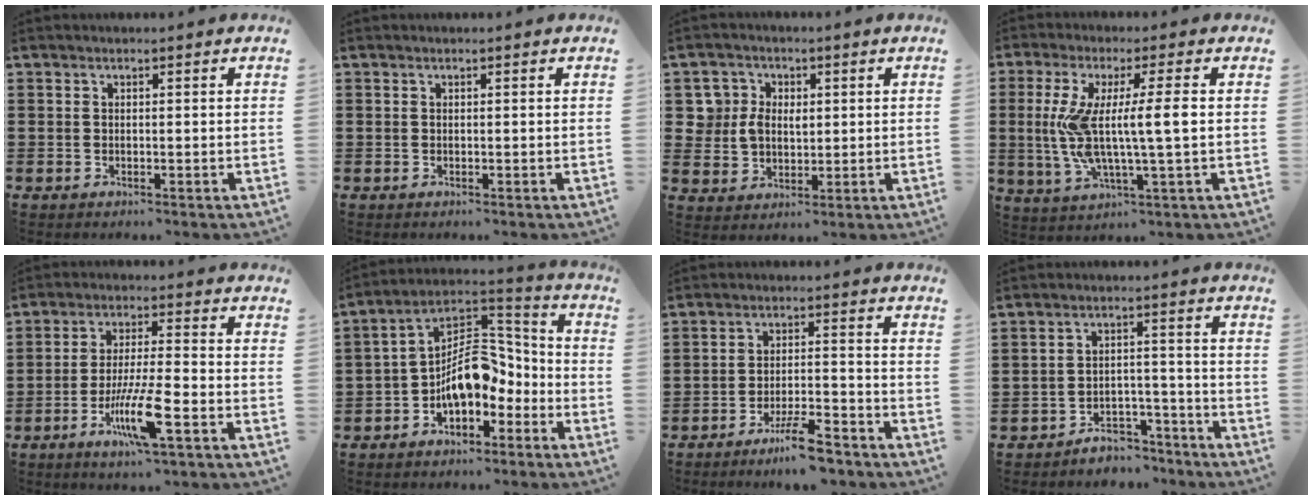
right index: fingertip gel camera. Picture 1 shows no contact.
{"total": 0.0}
{"total": 5.0, "force": [1.4, 4.4, 2.1], "torque": [-0.068, 0.012, 0.023]}
{"total": 10.2, "force": [0.5, 1.1, 10.1], "torque": [-0.212, -0.014, -0.002]}
{"total": 9.2, "force": [-4.1, 1.2, 8.1], "torque": [-0.161, -0.010, -0.077]}
{"total": 9.3, "force": [-2.4, 5.7, 6.9], "torque": [-0.117, 0.001, -0.049]}
{"total": 6.4, "force": [-5.2, 0.5, 3.7], "torque": [-0.065, 0.001, -0.095]}
{"total": 4.3, "force": [-4.0, 1.4, 0.5], "torque": [-0.012, 0.011, -0.082]}